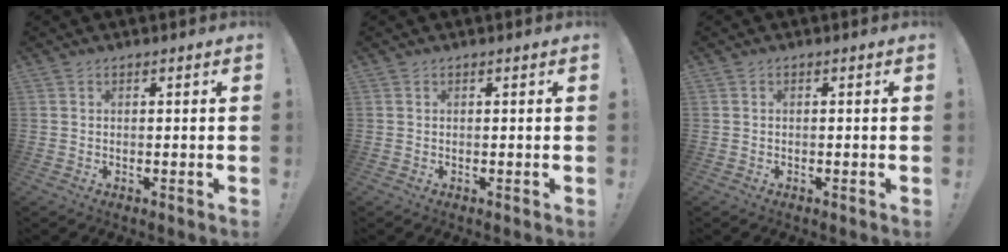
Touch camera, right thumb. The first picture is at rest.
{"total": 0.0}
{"total": 0.0}